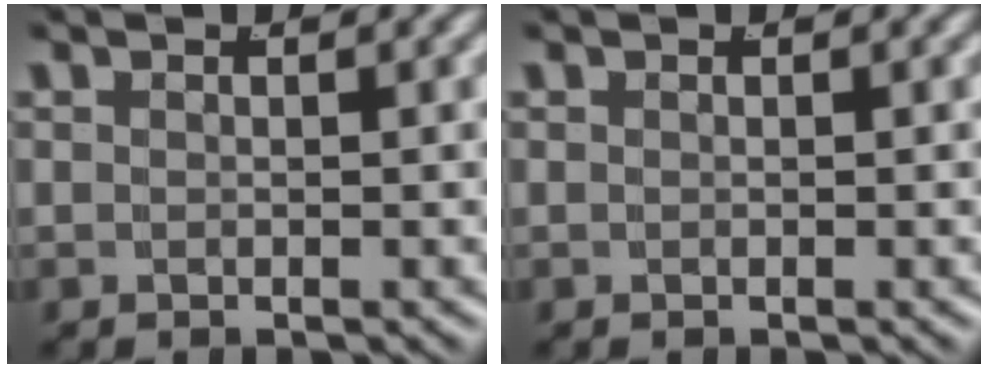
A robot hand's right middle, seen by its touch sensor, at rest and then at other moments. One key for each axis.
{"total": 0.0}